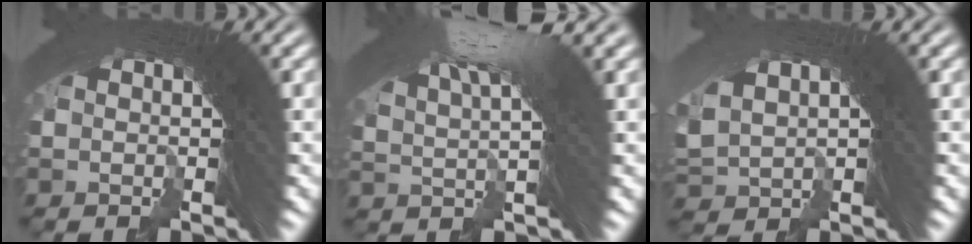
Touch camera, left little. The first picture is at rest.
{"total": 6.4, "force": [3.5, 1.2, 5.2], "torque": [-0.073, 0.023, 0.049]}
{"total": 1.8, "force": [0.4, 1.2, 1.3], "torque": [-0.018, 0.002, 0.020]}